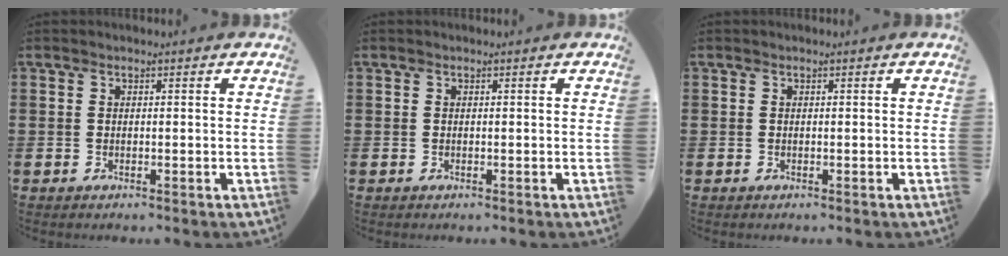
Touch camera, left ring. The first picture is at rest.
{"total": 0.0}
{"total": 0.0}